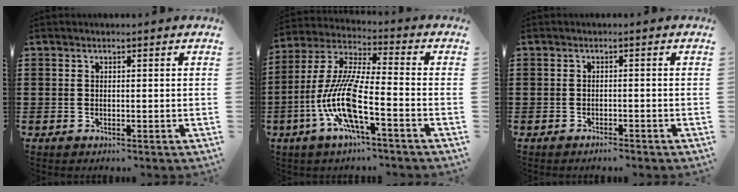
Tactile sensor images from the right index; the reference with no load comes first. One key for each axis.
{"total": 11.6, "fx": -5.2, "fy": 1.6, "fz": 10.3, "tx": -0.240, "ty": -0.020, "tz": -0.109}
{"total": 1.1, "fx": -1.0, "fy": -0.1, "fz": 0.3, "tx": -0.009, "ty": -0.002, "tz": -0.020}